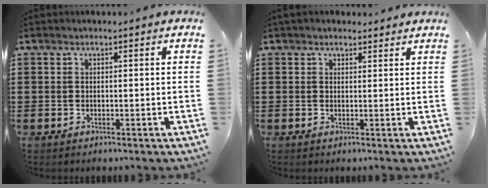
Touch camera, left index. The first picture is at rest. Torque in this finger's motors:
{"motor_torque": [2.07, -0.06, -0.34, -0.20]}